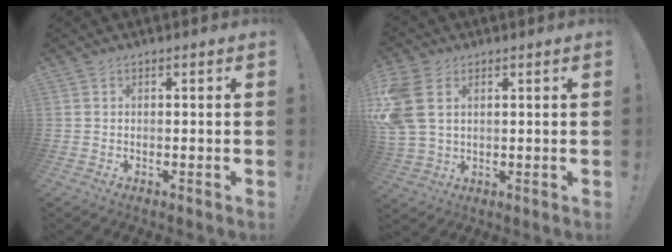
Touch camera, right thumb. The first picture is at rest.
{"total": 11.7, "force": [3.6, 8.1, 7.7], "torque": [-0.164, -0.009, 0.073]}